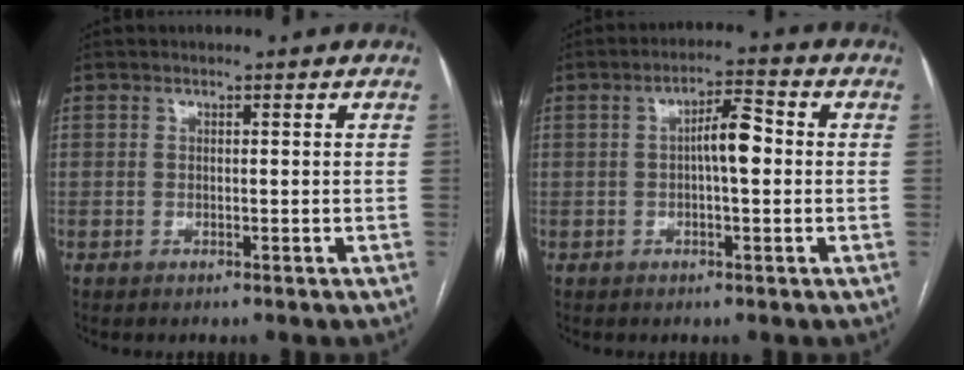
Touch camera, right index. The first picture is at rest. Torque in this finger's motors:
{"motor_torque": [0.91, -0.24, 0.47, 0.08]}